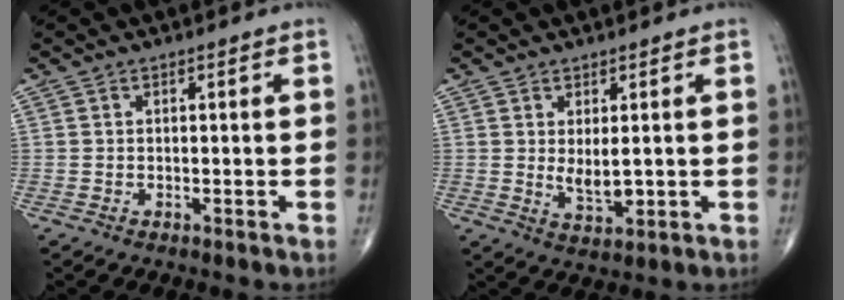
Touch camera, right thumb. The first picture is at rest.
{"total": 4.4, "force": [0.5, 1.8, 3.9], "torque": [-0.064, -0.015, 0.018]}